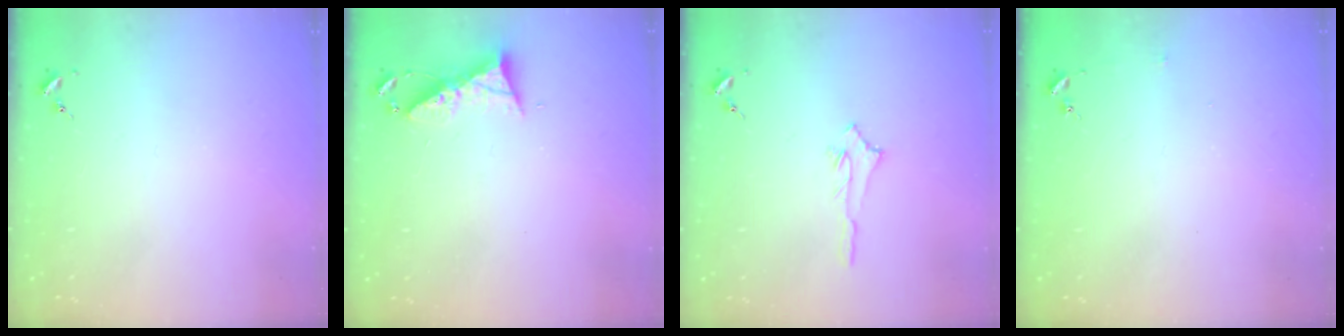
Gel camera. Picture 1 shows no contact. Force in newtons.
{"total": 7.4, "press": 7.4, "slide": 0.4}
{"total": 4.3, "press": 4.2, "slide": 0.5}
{"total": 2.5, "press": 2.5, "slide": 0.2}